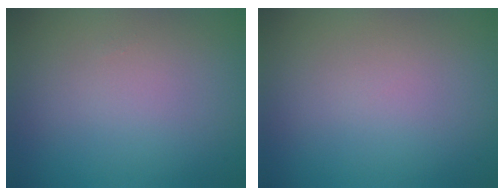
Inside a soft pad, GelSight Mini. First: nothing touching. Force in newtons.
{"total": 0.0}